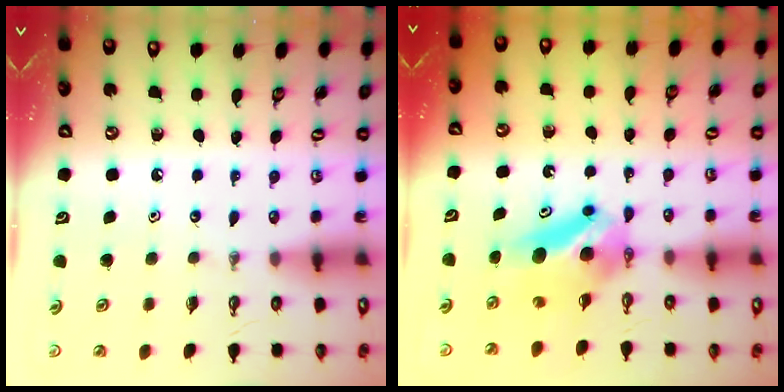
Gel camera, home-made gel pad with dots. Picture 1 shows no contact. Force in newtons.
{"total": 7.6, "press": 6.8, "slide": 3.3}